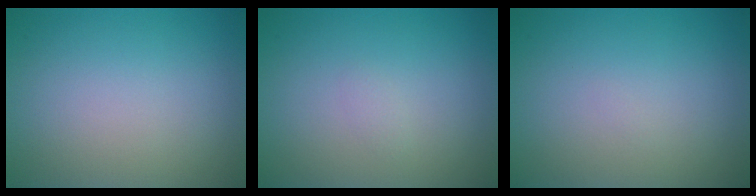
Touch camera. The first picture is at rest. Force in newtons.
{"total": 0.5, "press": 0.5, "slide": 0.1}
{"total": 0.0}